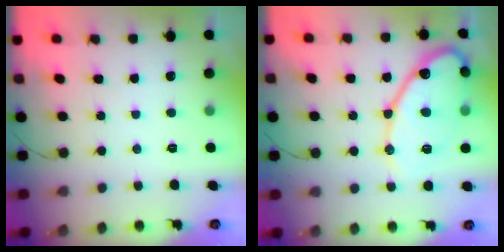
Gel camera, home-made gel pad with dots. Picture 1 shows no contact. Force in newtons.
{"total": 16.3, "press": 16.2, "slide": 1.6}